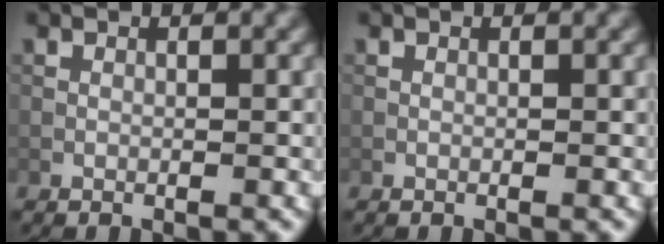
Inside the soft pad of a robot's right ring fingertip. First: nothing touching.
{"total": 0.0}